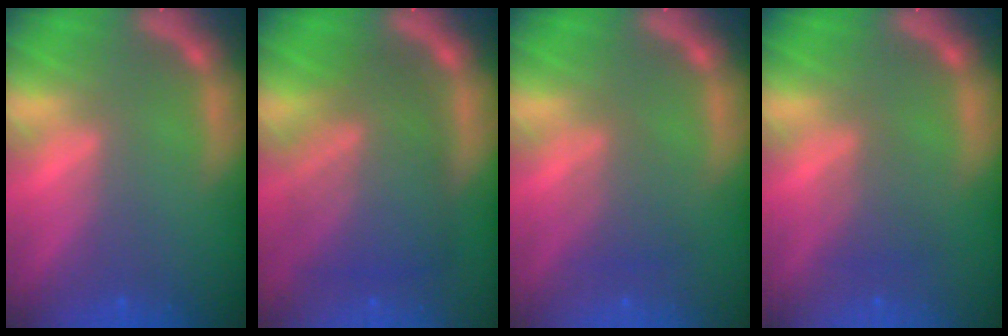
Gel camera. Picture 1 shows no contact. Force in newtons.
{"total": 8.7}
{"total": 2.5}
{"total": 2.0}